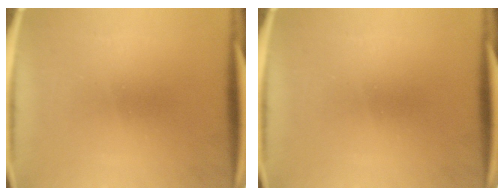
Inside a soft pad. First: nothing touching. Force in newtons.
{"total": 0.0}